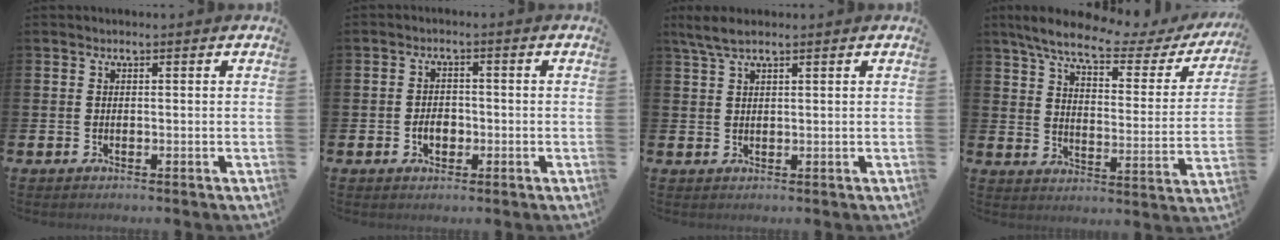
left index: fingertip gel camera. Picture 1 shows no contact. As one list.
[{"total": 2.6, "force": [-0.8, 1.9, 1.6], "torque": [-0.023, 0.000, -0.020]}, {"total": 3.3, "force": [2.3, 0.8, 2.2], "torque": [-0.054, 0.003, 0.044]}, {"total": 7.8, "force": [6.2, 1.8, 4.3], "torque": [-0.107, -0.032, 0.102]}]